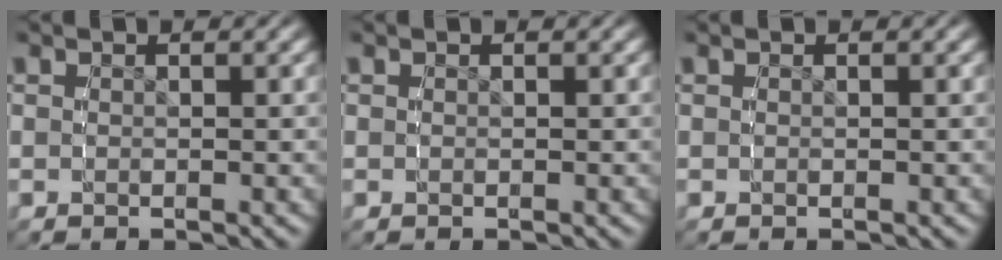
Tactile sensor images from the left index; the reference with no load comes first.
{"total": 0.0}
{"total": 0.0}